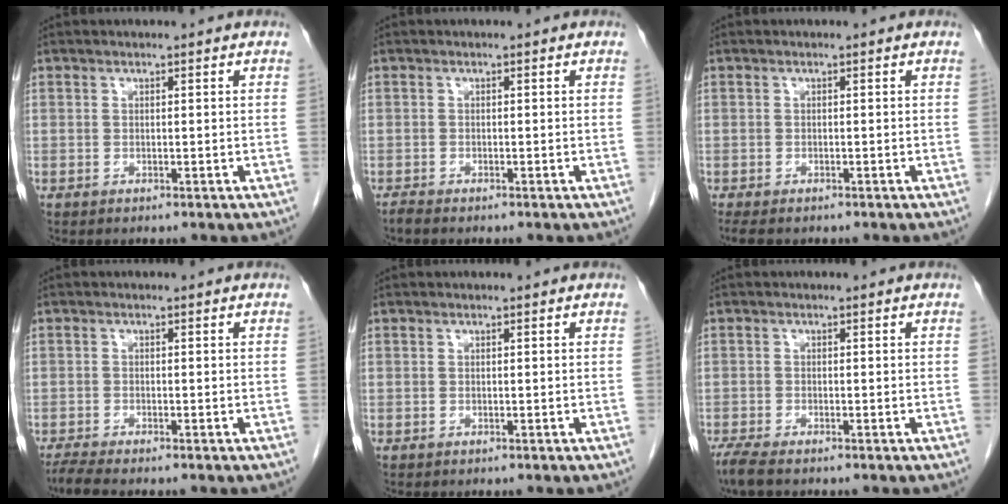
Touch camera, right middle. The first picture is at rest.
{"total": 0.7, "force": [-0.6, -0.1, 0.2], "torque": [-0.010, -0.001, -0.014]}
{"total": 3.6, "force": [-2.8, 1.3, 1.8], "torque": [-0.028, -0.010, -0.037]}
{"total": 2.9, "force": [-2.5, -0.2, 1.5], "torque": [-0.033, -0.008, -0.046]}
{"total": 0.0}
{"total": 2.8, "force": [-2.3, 0.3, 1.6], "torque": [-0.036, -0.010, -0.042]}